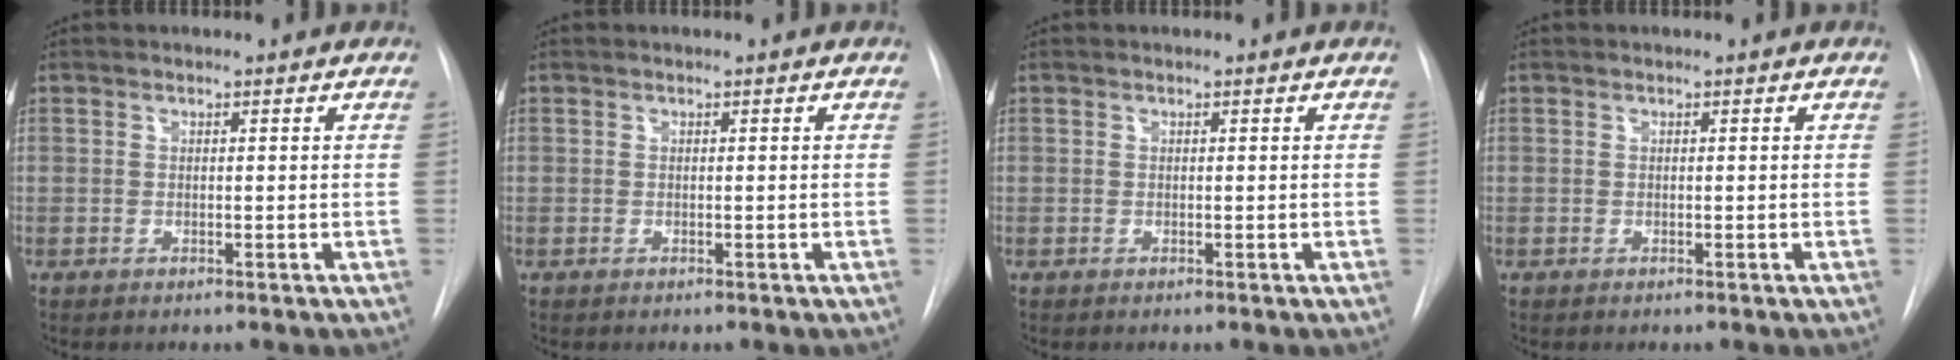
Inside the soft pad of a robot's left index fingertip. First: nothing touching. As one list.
[{"total": 0.0}, {"total": 0.0}, {"total": 0.0}]